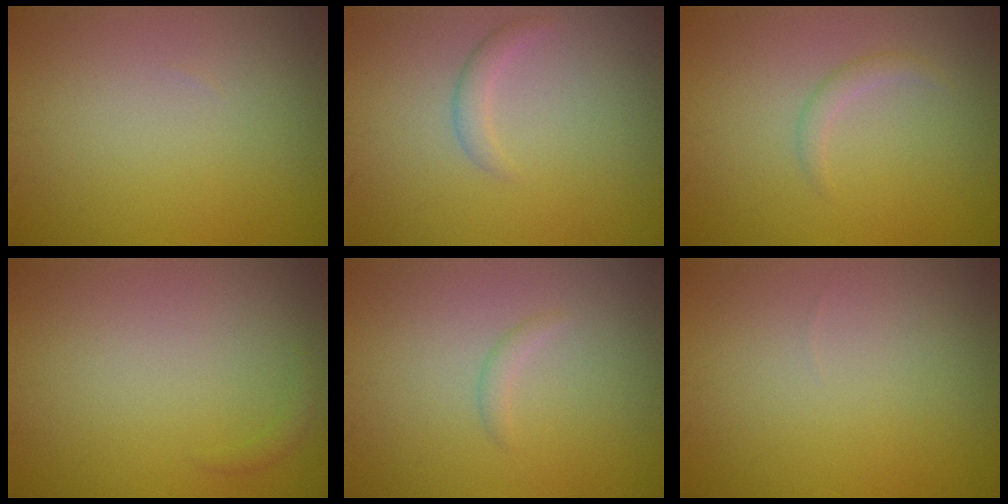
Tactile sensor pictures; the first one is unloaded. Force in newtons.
{"total": 1.3, "press": 1.3, "slide": 0.1}
{"total": 1.2, "press": 1.2, "slide": 0.1}
{"total": 0.7, "press": 0.7, "slide": 0.1}
{"total": 0.9, "press": 0.9, "slide": 0.0}
{"total": 0.0}